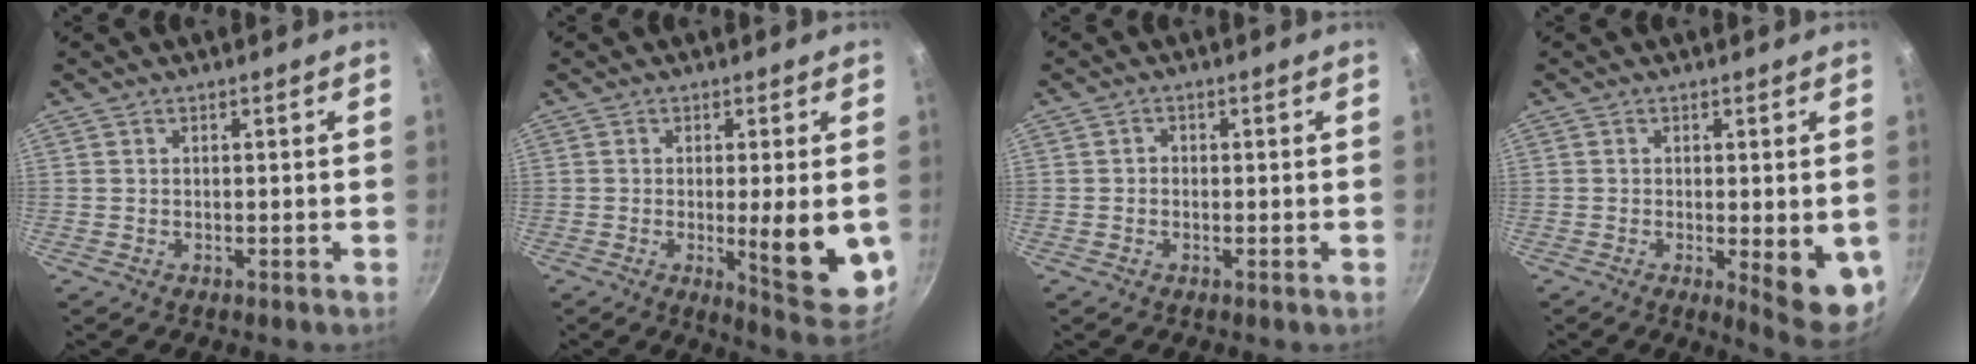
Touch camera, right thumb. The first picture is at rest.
{"total": 12.8, "force": [-1.6, 3.1, 12.3], "torque": [-0.145, -0.014, -0.013]}
{"total": 0.9, "force": [-0.2, 0.8, 0.4], "torque": [-0.006, 0.004, -0.004]}
{"total": 8.9, "force": [-1.5, 2.6, 8.4], "torque": [-0.090, -0.008, -0.012]}